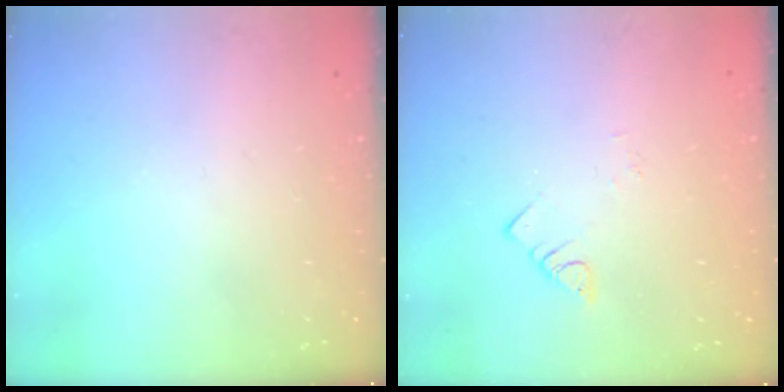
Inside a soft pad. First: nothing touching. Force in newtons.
{"total": 2.1, "press": 2.1, "slide": 0.3}